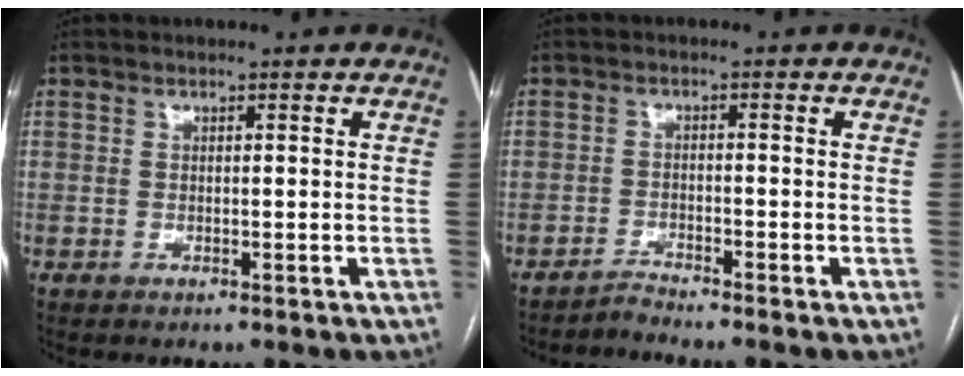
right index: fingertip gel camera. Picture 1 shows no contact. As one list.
[{"total": 2.2, "force": [-2.0, -0.8, -0.4], "torque": [0.005, -0.014, -0.036]}]